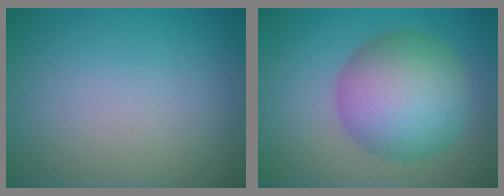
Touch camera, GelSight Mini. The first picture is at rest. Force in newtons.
{"total": 9.4, "press": 9.4, "slide": 0.1}